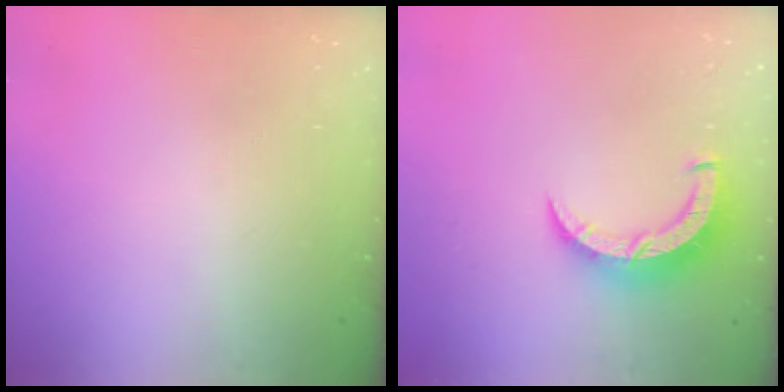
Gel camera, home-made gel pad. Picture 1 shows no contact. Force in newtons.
{"total": 8.4, "press": 8.3, "slide": 1.0}